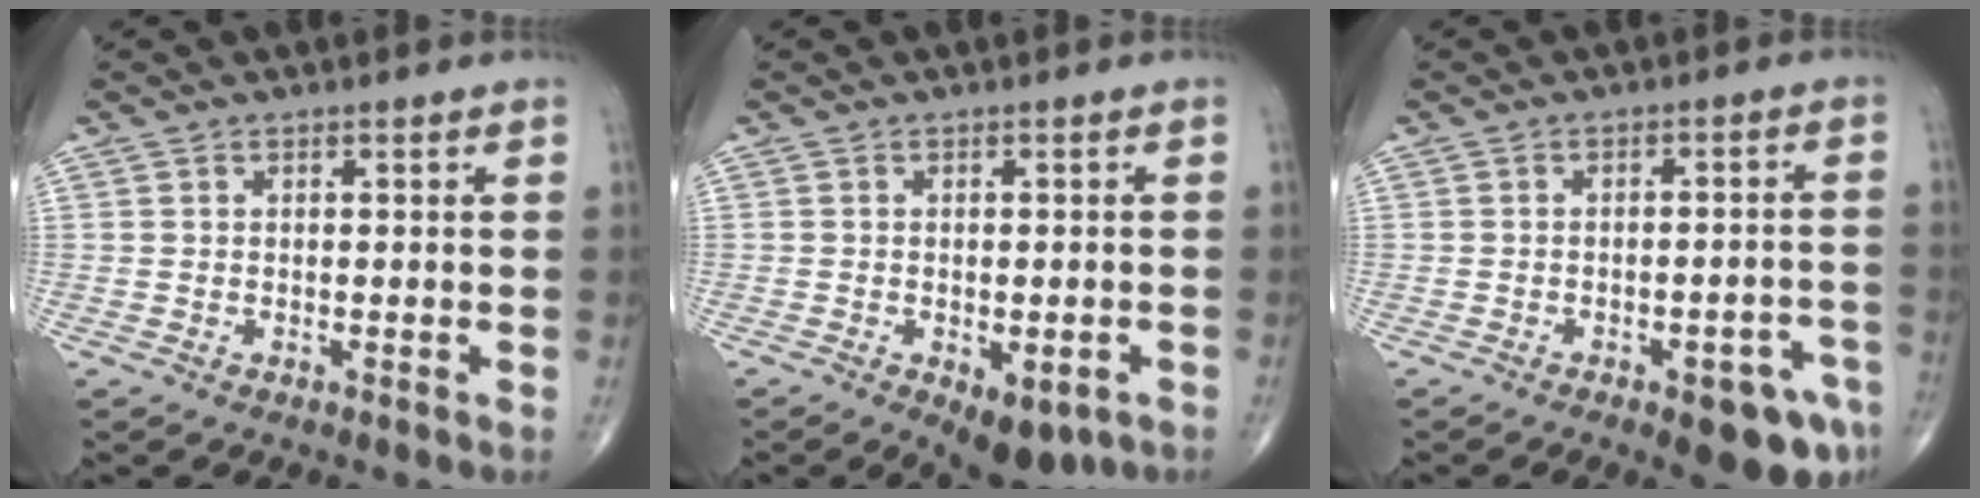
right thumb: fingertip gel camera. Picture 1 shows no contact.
{"total": 7.7, "force": [-3.6, 3.8, 5.7], "torque": [-0.069, 0.006, -0.041]}
{"total": 10.4, "force": [-5.8, 3.6, 7.8], "torque": [-0.081, 0.033, -0.068]}